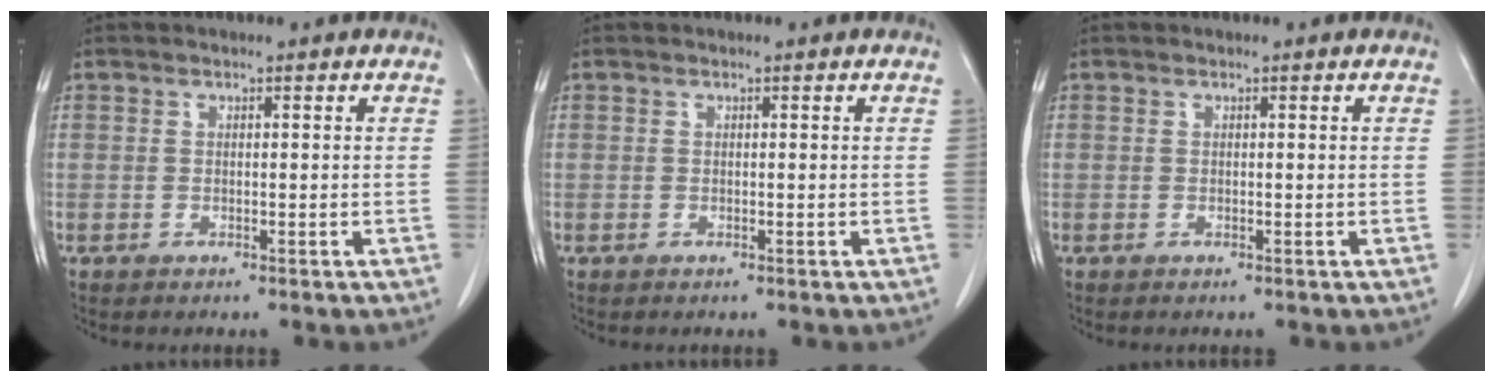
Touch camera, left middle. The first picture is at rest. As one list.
[{"total": 0.0}, {"total": 0.0}]